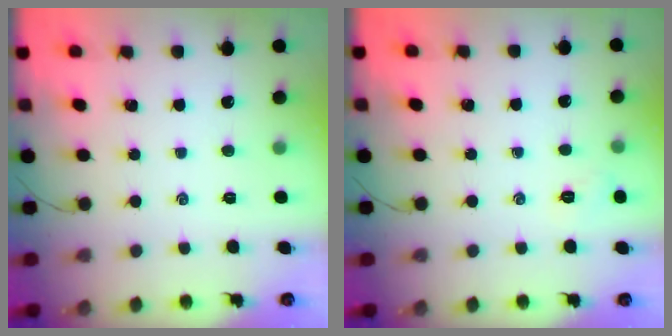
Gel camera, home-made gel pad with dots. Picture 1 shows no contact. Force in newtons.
{"total": 4.6, "press": 4.4, "slide": 1.2}